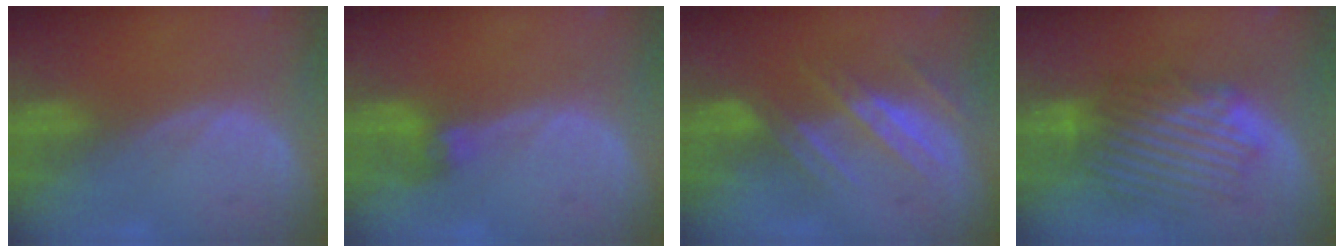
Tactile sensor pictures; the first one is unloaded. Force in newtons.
{"total": 3.0, "press": 2.7, "slide": 1.4}
{"total": 7.3, "press": 6.5, "slide": 3.3}
{"total": 8.7, "press": 8.4, "slide": 2.1}